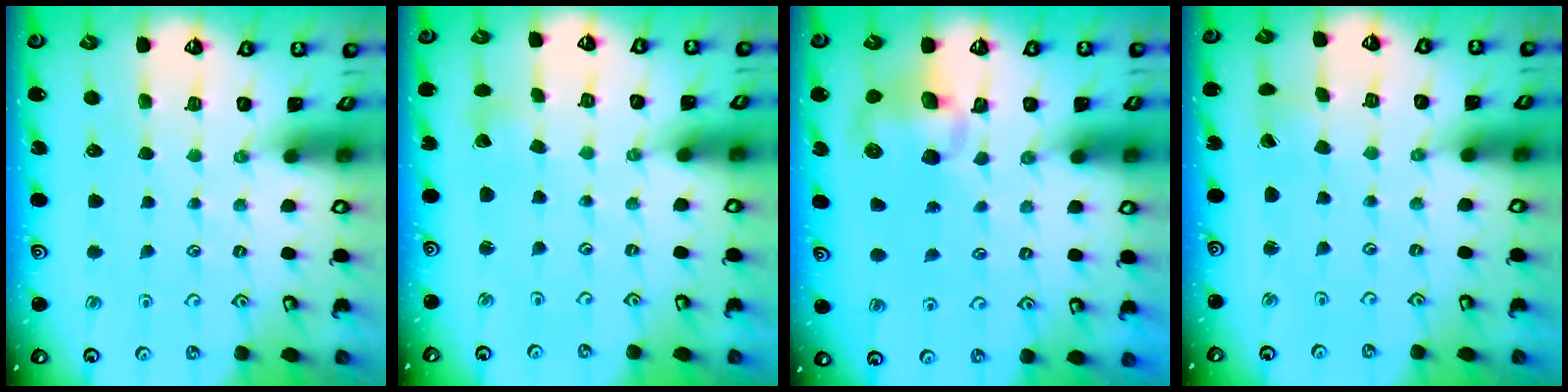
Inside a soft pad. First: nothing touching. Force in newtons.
{"total": 1.7, "press": 1.7, "slide": 0.1}
{"total": 7.7, "press": 7.6, "slide": 1.4}
{"total": 0.0}